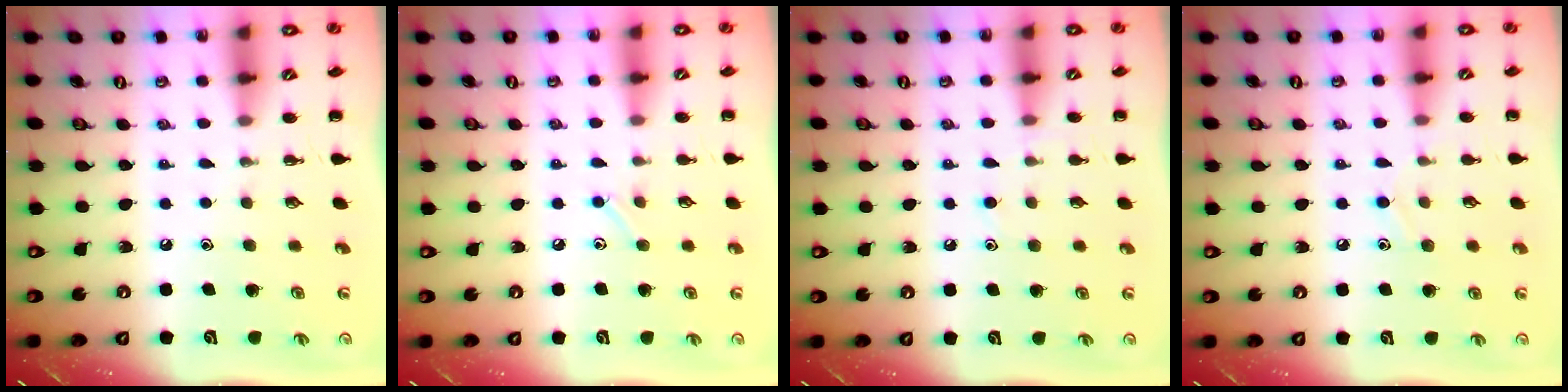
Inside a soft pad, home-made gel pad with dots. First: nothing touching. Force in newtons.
{"total": 4.9, "press": 4.8, "slide": 1.1}
{"total": 6.1, "press": 5.7, "slide": 2.2}
{"total": 7.2, "press": 6.8, "slide": 2.4}